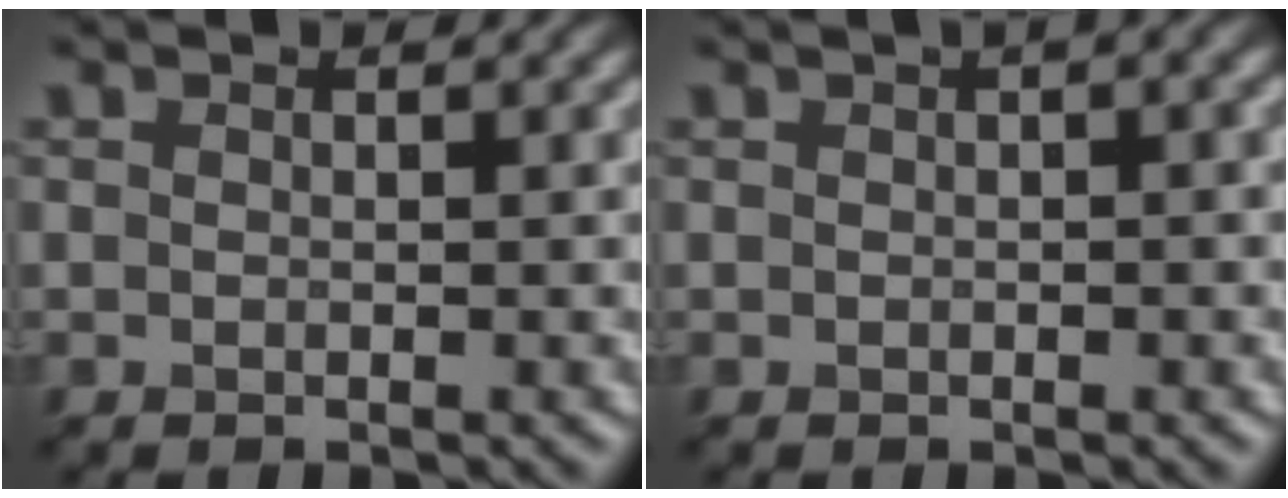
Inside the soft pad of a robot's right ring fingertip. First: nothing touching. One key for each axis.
{"total": 2.6, "fx": 0.7, "fy": 1.0, "fz": 2.2, "tx": -0.016, "ty": 0.013, "tz": -0.001}